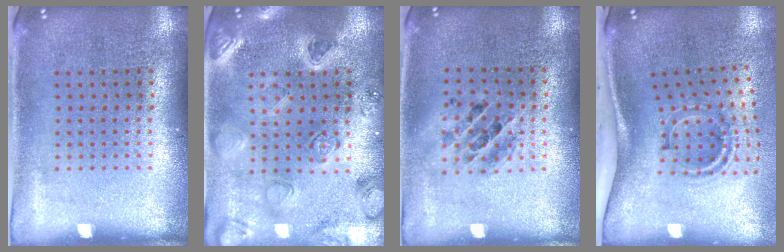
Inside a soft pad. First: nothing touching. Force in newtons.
{"total": 2.3, "press": 2.2, "slide": 0.2}
{"total": 1.3, "press": 1.1, "slide": 0.5}
{"total": 1.9, "press": 1.2, "slide": 1.5}